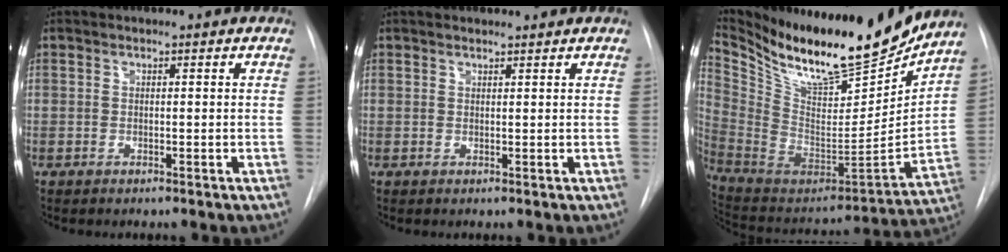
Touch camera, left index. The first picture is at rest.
{"total": 3.6, "force": [3.4, 0.3, 1.1], "torque": [-0.013, 0.021, 0.047]}
{"total": 24.1, "force": [20.9, 4.6, 11.1], "torque": [-0.201, -0.052, 0.346]}